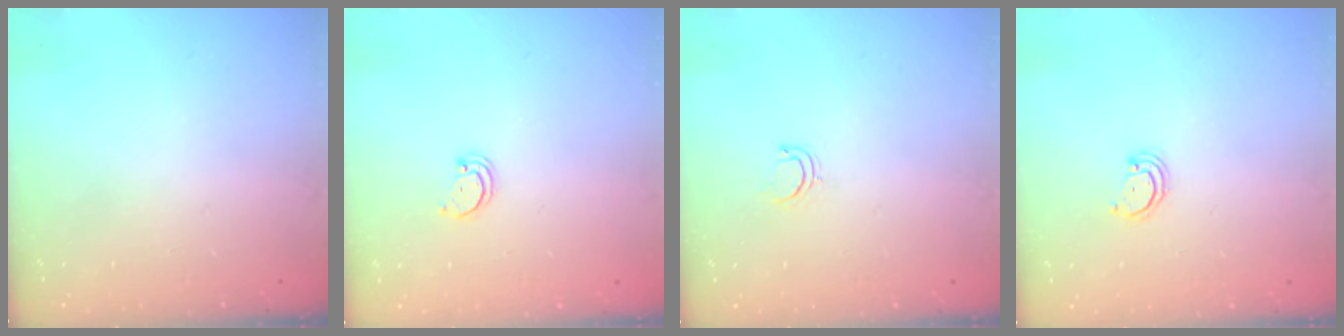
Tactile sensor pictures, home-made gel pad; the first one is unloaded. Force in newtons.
{"total": 1.5, "press": 1.5, "slide": 0.1}
{"total": 4.1, "press": 4.1, "slide": 0.7}
{"total": 2.4, "press": 2.4, "slide": 0.2}